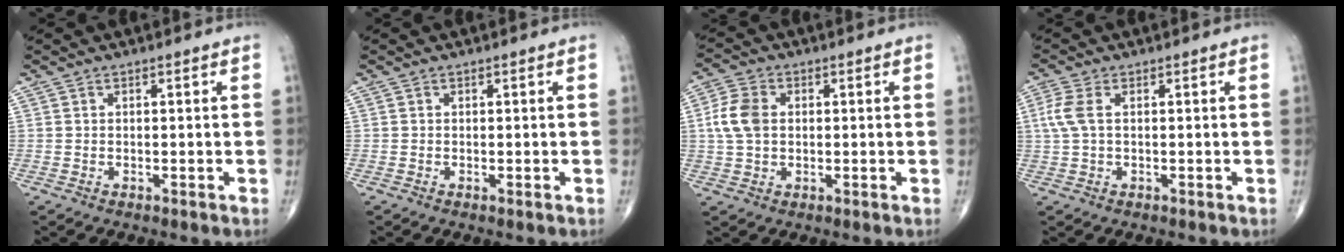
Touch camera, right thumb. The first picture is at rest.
{"total": 0.0}
{"total": 6.7, "force": [0.7, 4.7, 4.7], "torque": [-0.099, 0.009, 0.010]}
{"total": 4.2, "force": [0.7, 2.0, 3.5], "torque": [-0.108, 0.013, 0.014]}